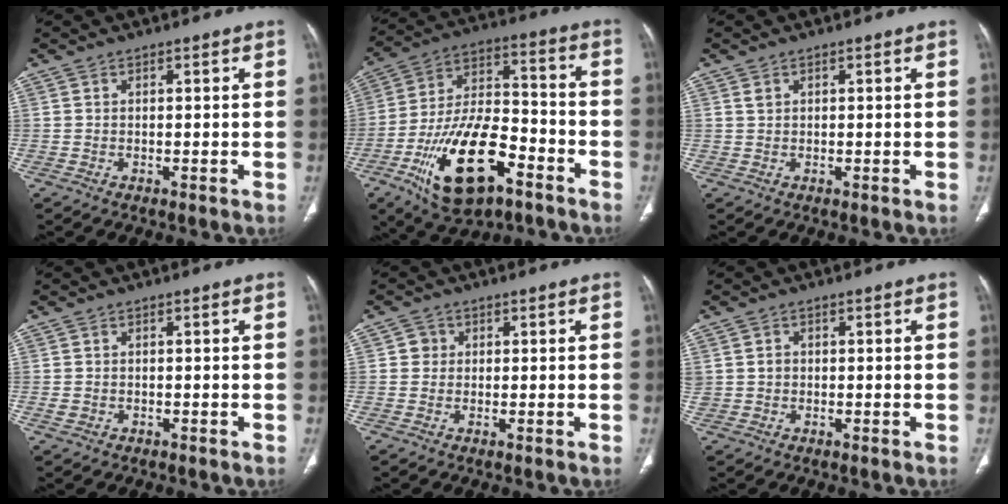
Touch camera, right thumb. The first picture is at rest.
{"total": 21.2, "force": [-10.1, 10.0, 15.8], "torque": [-0.275, 0.061, -0.168]}
{"total": 0.9, "force": [0.6, 0.6, 0.4], "torque": [-0.003, 0.000, 0.012]}
{"total": 1.3, "force": [-0.4, 1.1, 0.7], "torque": [-0.014, 0.004, -0.005]}
{"total": 2.1, "force": [0.3, 2.0, 0.5], "torque": [0.005, 0.003, 0.001]}
{"total": 1.9, "force": [0.2, 1.7, 0.8], "torque": [-0.008, 0.003, 0.008]}